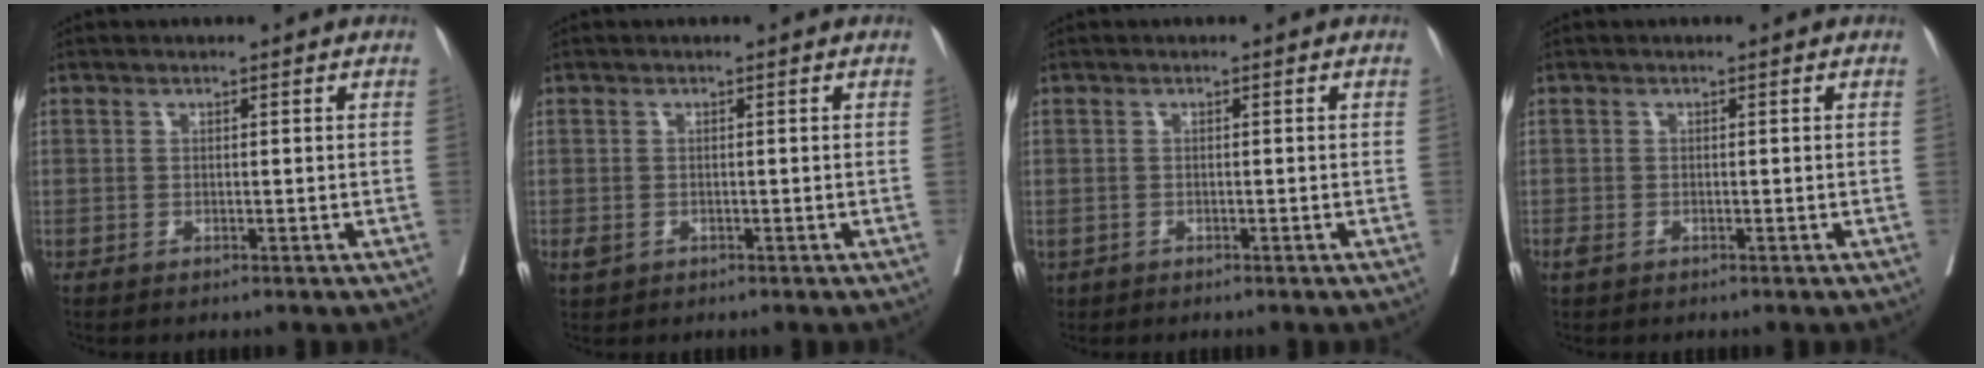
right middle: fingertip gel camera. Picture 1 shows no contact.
{"total": 1.6, "force": [-0.6, 1.2, 0.8], "torque": [-0.016, 0.001, -0.004]}
{"total": 1.3, "force": [-0.8, 0.9, 0.5], "torque": [-0.012, 0.001, -0.010]}
{"total": 1.1, "force": [-0.6, 0.7, 0.6], "torque": [-0.017, -0.001, -0.008]}